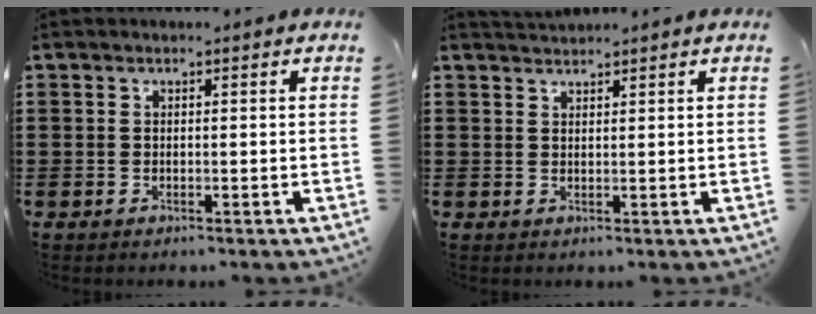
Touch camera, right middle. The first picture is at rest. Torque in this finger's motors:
{"motor_torque": [0.08, -0.36, -0.06, -0.02]}